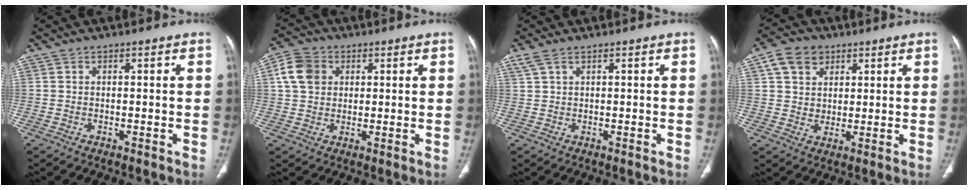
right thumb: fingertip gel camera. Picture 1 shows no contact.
{"total": 7.3, "force": [2.0, 5.9, 3.8], "torque": [-0.061, 0.008, 0.032]}
{"total": 2.0, "force": [1.3, 0.6, 1.3], "torque": [-0.041, 0.020, 0.041]}
{"total": 7.9, "force": [3.4, 6.2, 3.4], "torque": [-0.035, -0.008, 0.063]}